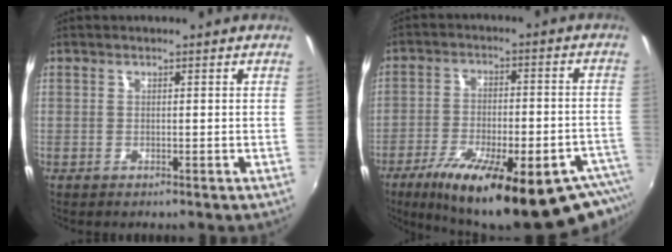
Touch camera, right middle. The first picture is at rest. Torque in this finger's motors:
{"motor_torque": [1.28, -0.85, 0.91, 0.21]}